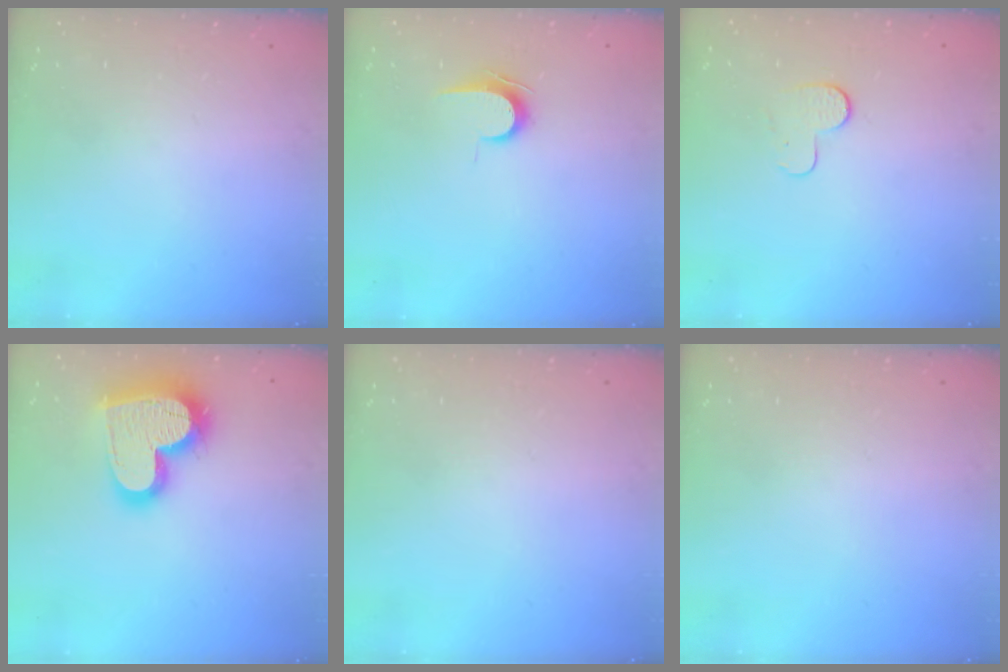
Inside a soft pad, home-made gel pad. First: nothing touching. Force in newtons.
{"total": 7.0, "press": 7.0, "slide": 0.8}
{"total": 4.6, "press": 4.6, "slide": 0.4}
{"total": 20.8, "press": 20.7, "slide": 1.8}
{"total": 0.0}
{"total": 0.0}